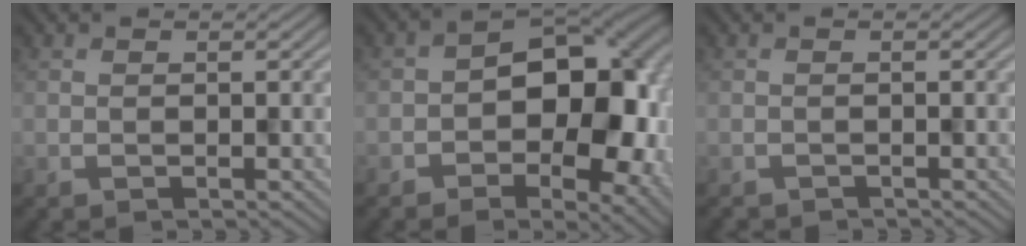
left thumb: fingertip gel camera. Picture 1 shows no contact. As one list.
[{"total": 13.3, "force": [-1.0, 8.5, 10.2], "torque": [-0.118, 0.005, -0.019]}, {"total": 0.8, "force": [-0.7, 0.0, -0.4], "torque": [0.008, 0.002, -0.012]}]